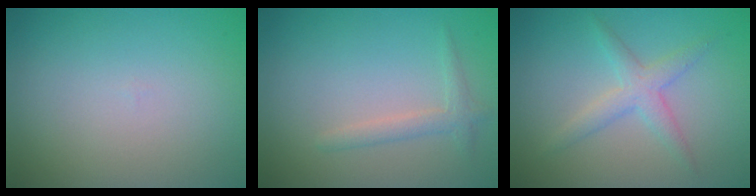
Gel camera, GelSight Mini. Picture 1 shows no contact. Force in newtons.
{"total": 1.6, "press": 1.6, "slide": 0.1}
{"total": 2.5, "press": 2.5, "slide": 0.1}